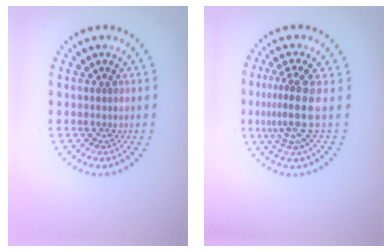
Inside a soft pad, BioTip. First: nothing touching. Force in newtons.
{"total": 3.7, "press": 2.5, "slide": 2.7}